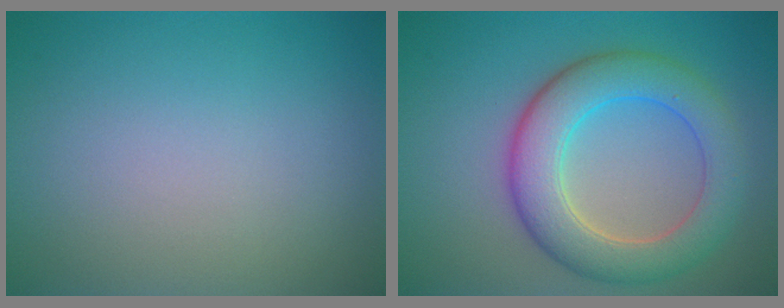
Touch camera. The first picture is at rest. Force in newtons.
{"total": 6.9, "press": 6.9, "slide": 0.1}